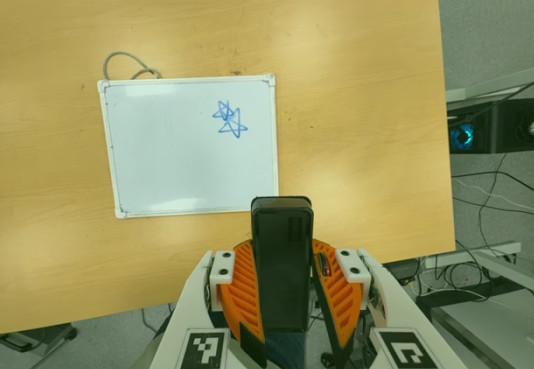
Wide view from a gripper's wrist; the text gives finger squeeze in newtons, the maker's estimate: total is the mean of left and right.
{"total": 9.6, "left": 8.1, "right": 11.2}